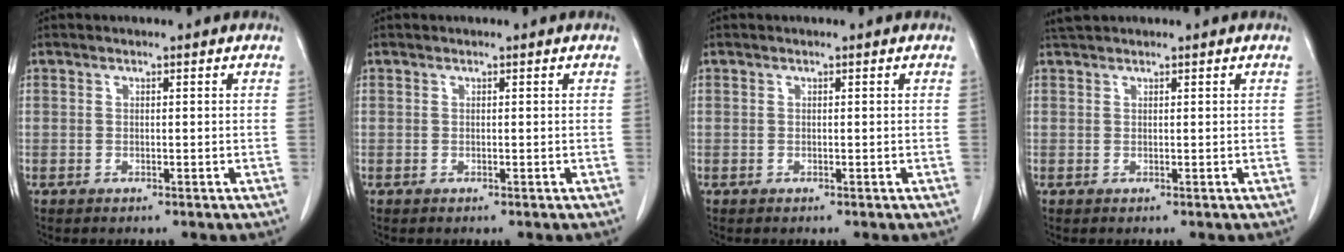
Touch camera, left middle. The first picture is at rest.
{"total": 0.0}
{"total": 0.0}
{"total": 1.3, "force": [1.3, 0.1, 0.2], "torque": [-0.010, 0.013, 0.029]}